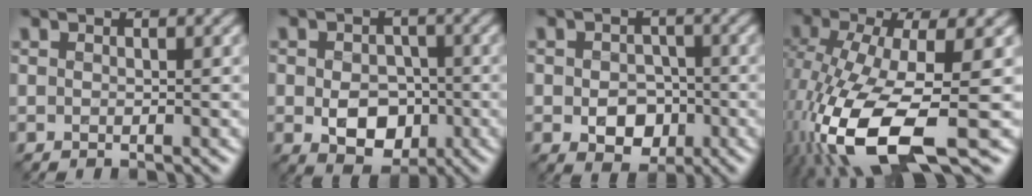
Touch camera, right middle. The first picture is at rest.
{"total": 5.5, "force": [-1.2, 4.1, 3.5], "torque": [-0.065, -0.009, -0.020]}
{"total": 4.2, "force": [-1.1, 3.2, 2.5], "torque": [-0.040, -0.008, -0.018]}
{"total": 11.2, "force": [-4.0, 3.9, 9.7], "torque": [-0.214, -0.018, -0.073]}